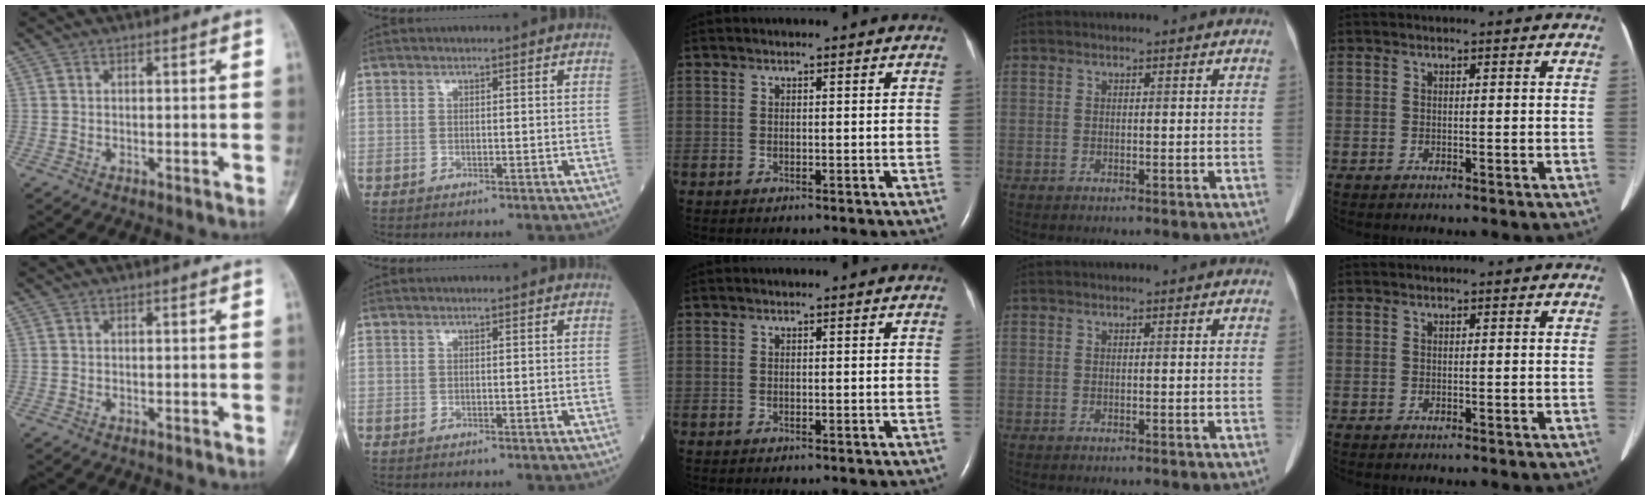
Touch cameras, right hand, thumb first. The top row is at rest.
{}